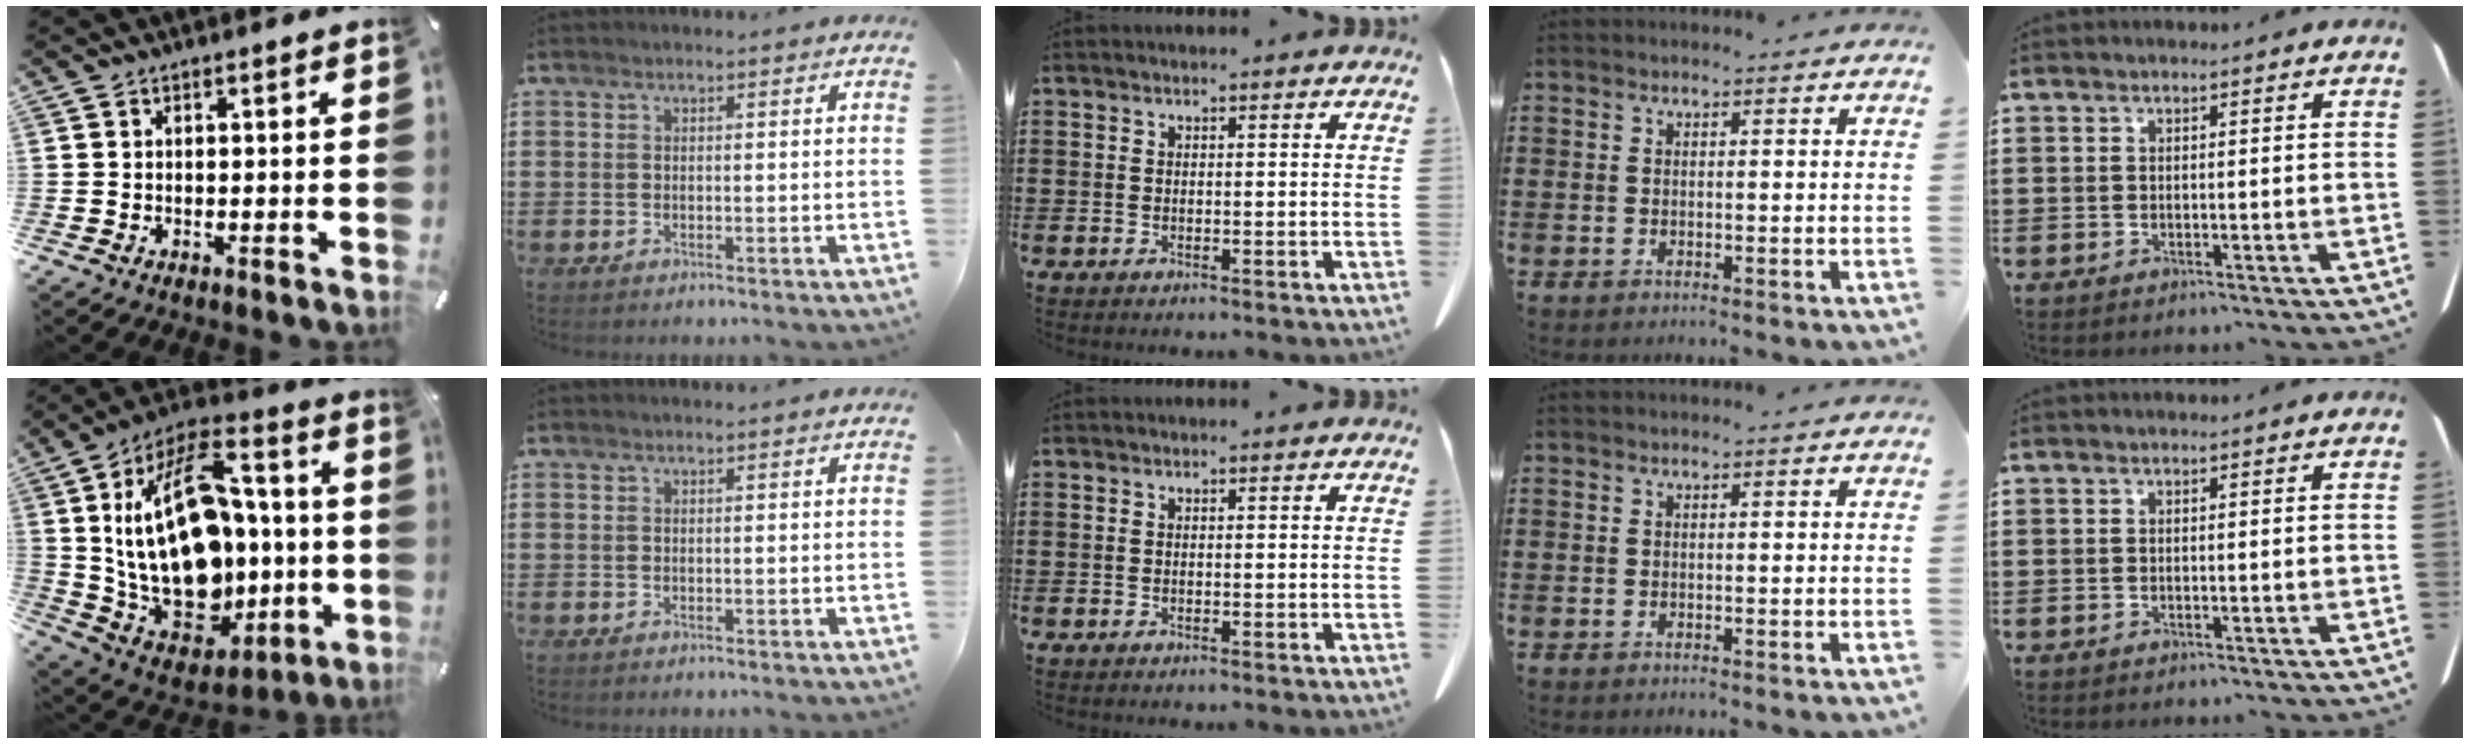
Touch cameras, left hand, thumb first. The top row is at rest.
{"thumb": {"total": 29.0, "force": [1.3, 18.6, 22.2], "torque": [-0.446, -0.014, 0.036]}}